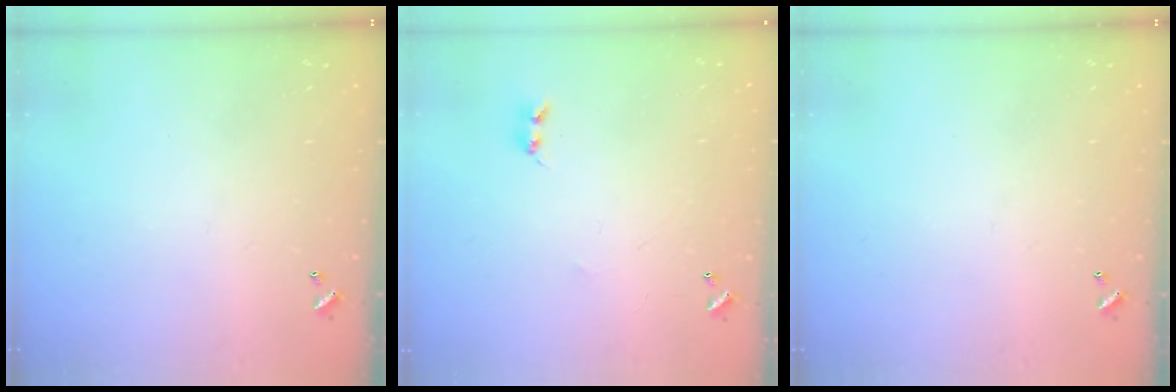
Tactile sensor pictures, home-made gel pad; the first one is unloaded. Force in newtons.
{"total": 2.0, "press": 2.0, "slide": 0.3}
{"total": 0.0}